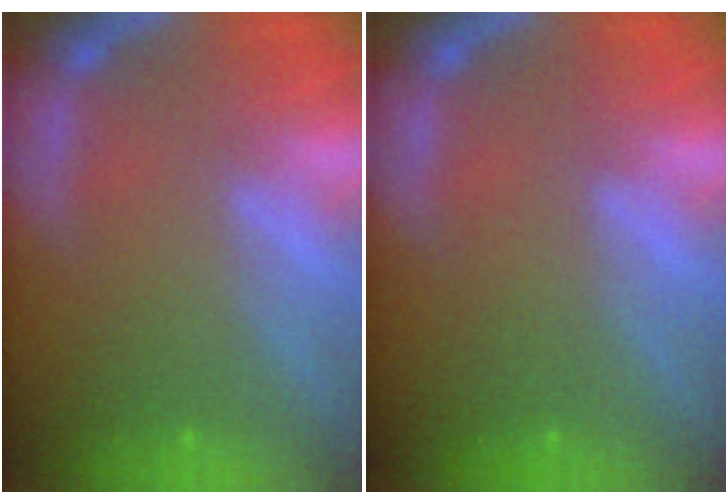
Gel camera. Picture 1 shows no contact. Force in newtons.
{"total": 0.0}